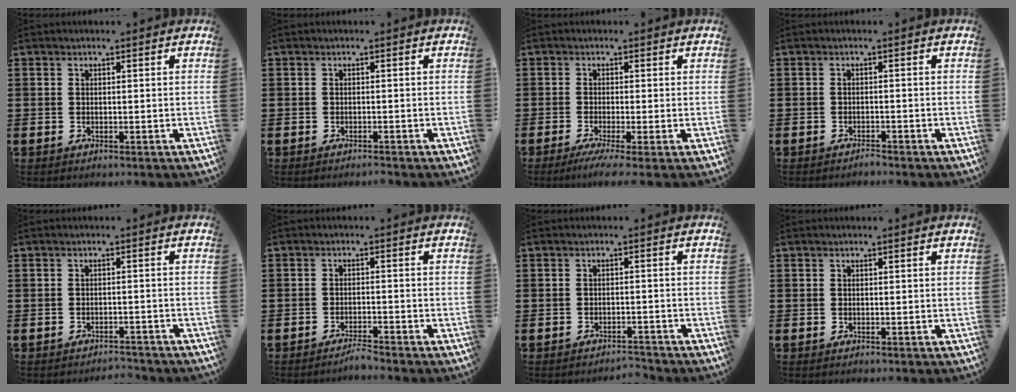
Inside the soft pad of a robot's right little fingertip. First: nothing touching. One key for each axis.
{"total": 0.5, "fx": -0.5, "fy": 0.0, "fz": 0.2, "tx": -0.004, "ty": -0.004, "tz": -0.010}
{"total": 2.2, "fx": -0.9, "fy": -0.1, "fz": 1.9, "tx": -0.036, "ty": -0.005, "tz": -0.016}
{"total": 1.0, "fx": -1.0, "fy": 0.0, "fz": 0.1, "tx": -0.005, "ty": 0.000, "tz": -0.020}
{"total": 1.5, "fx": -1.5, "fy": 0.0, "fz": 0.0, "tx": -0.003, "ty": 0.003, "tz": -0.033}
{"total": 1.8, "fx": -1.7, "fy": -0.1, "fz": 0.4, "tx": -0.009, "ty": 0.003, "tz": -0.034}
{"total": 1.7, "fx": -1.7, "fy": 0.0, "fz": 0.0, "tx": -0.004, "ty": 0.003, "tz": -0.036}
{"total": 0.0}